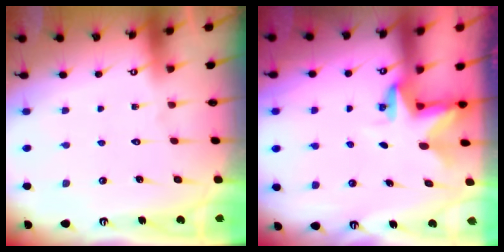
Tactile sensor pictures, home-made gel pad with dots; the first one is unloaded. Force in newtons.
{"total": 2.9, "press": 2.9, "slide": 0.2}